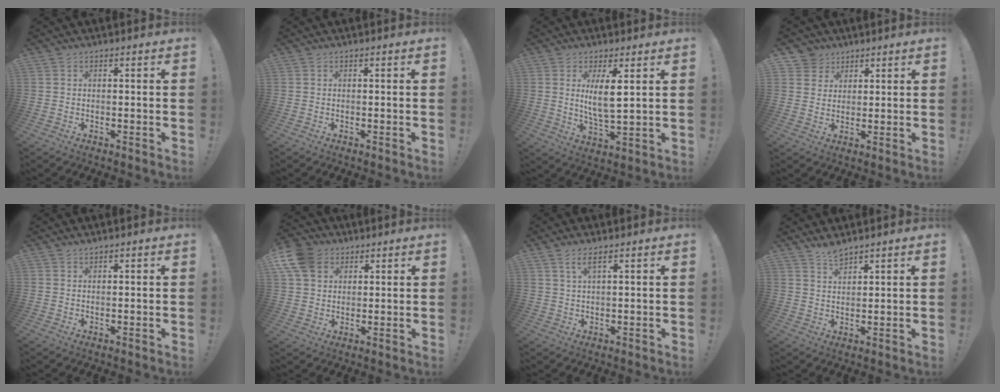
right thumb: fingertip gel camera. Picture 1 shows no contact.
{"total": 0.0}
{"total": 8.3, "force": [3.0, 2.3, 7.4], "torque": [-0.129, -0.022, 0.046]}
{"total": 5.4, "force": [3.4, 4.1, 0.3], "torque": [-0.005, -0.022, 0.067]}
{"total": 1.0, "force": [0.9, -0.2, 0.3], "torque": [0.002, -0.005, 0.016]}
{"total": 10.1, "force": [4.7, 7.7, 4.6], "torque": [-0.094, -0.021, 0.093]}
{"total": 3.4, "force": [2.0, 0.3, 2.7], "torque": [-0.058, -0.004, 0.035]}
{"total": 3.8, "force": [3.6, 0.5, 1.3], "torque": [-0.014, -0.027, 0.062]}